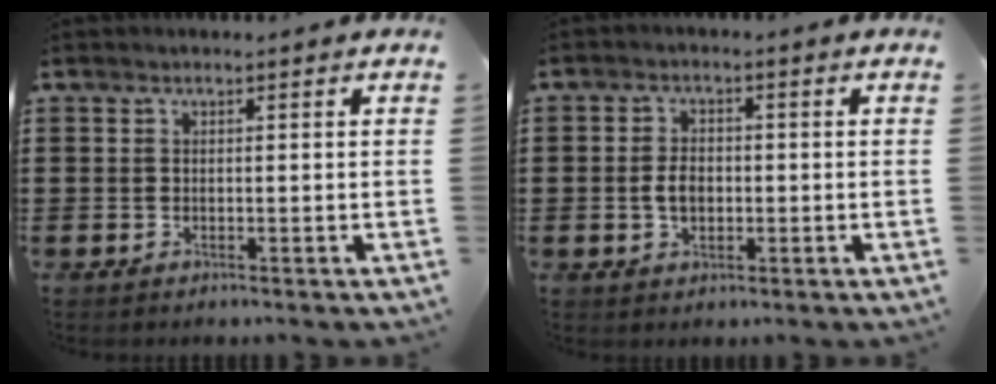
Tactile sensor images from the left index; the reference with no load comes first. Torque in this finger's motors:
{"motor_torque": [0.90, 0.12, 0.43, 0.05]}